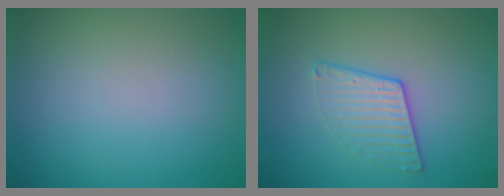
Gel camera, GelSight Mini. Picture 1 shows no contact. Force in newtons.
{"total": 2.3, "press": 1.9, "slide": 1.3}